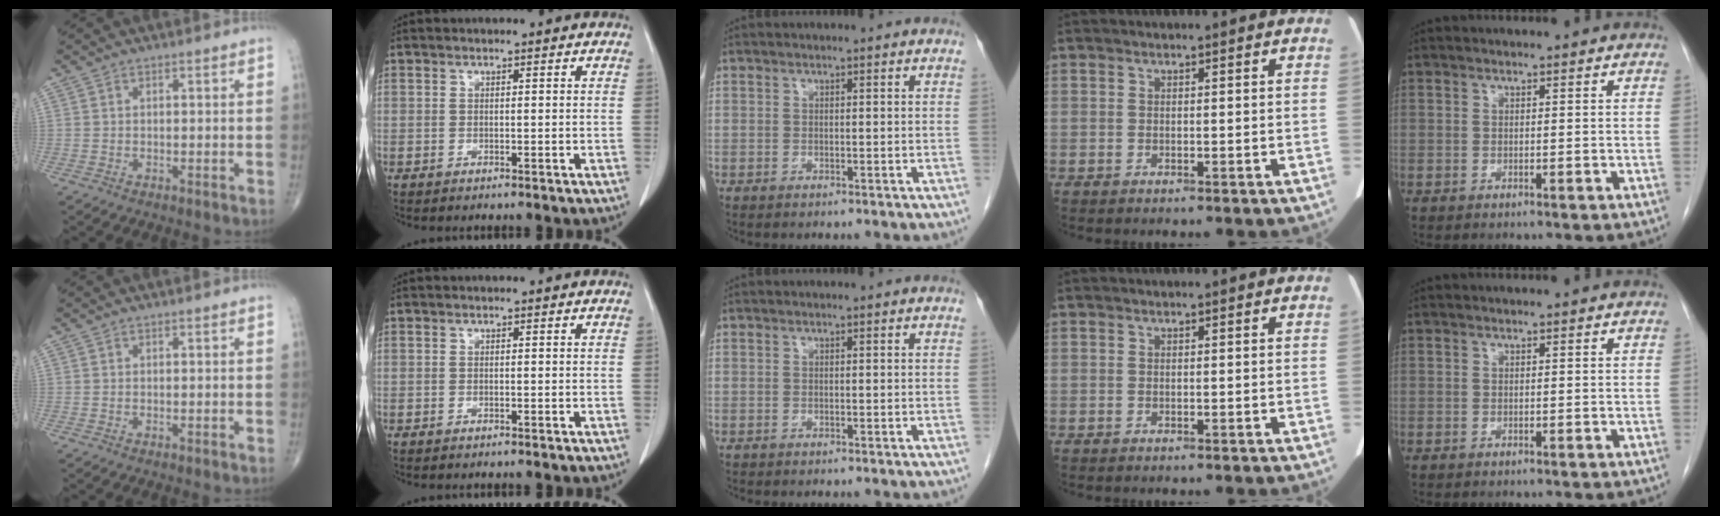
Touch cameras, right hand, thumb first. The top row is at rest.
{}